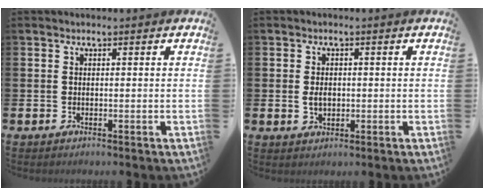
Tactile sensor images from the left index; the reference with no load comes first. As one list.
[{"total": 2.0, "force": [0.0, 1.4, 1.5], "torque": [-0.021, 0.003, -0.004]}]